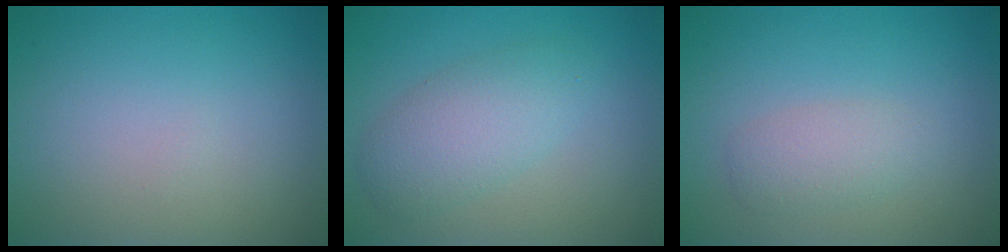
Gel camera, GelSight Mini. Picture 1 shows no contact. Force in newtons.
{"total": 4.0, "press": 4.0, "slide": 0.3}
{"total": 2.1, "press": 2.1, "slide": 0.1}